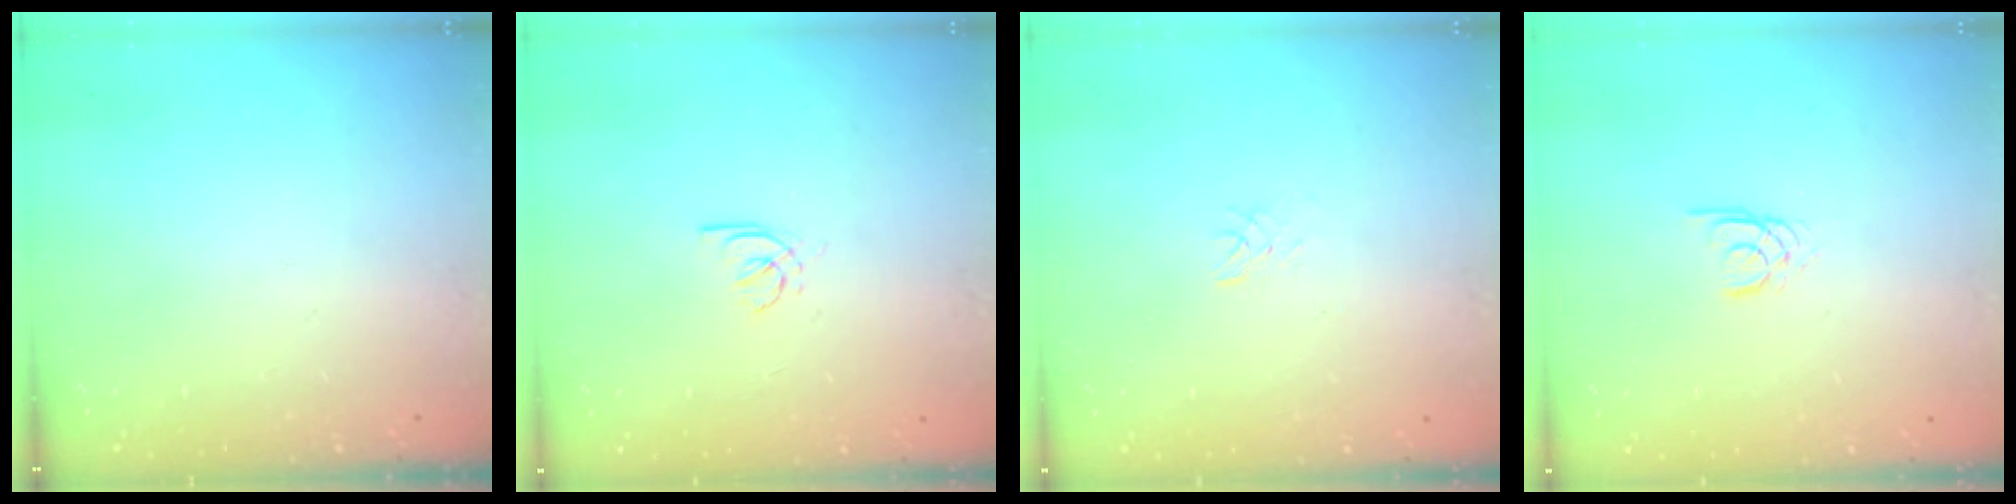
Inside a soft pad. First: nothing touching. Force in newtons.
{"total": 2.1, "press": 2.1, "slide": 0.6}
{"total": 1.7, "press": 1.7, "slide": 0.2}
{"total": 2.4, "press": 2.4, "slide": 0.1}